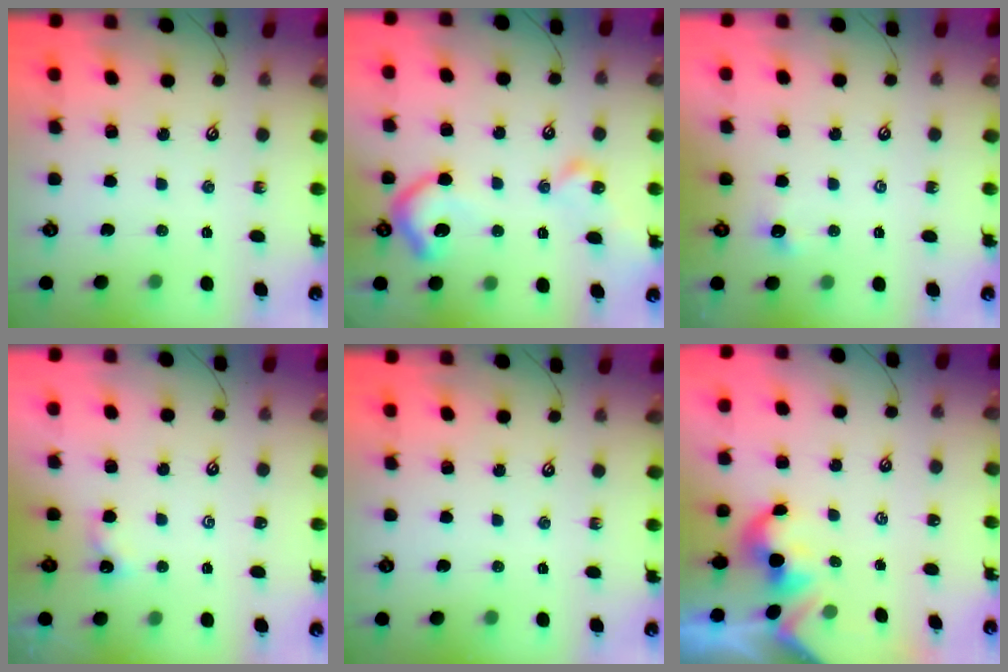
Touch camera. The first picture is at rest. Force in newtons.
{"total": 9.2, "press": 9.2, "slide": 1.2}
{"total": 2.7, "press": 2.7, "slide": 0.4}
{"total": 0.8, "press": 0.7, "slide": 0.3}
{"total": 0.0}
{"total": 2.0, "press": 1.9, "slide": 0.4}